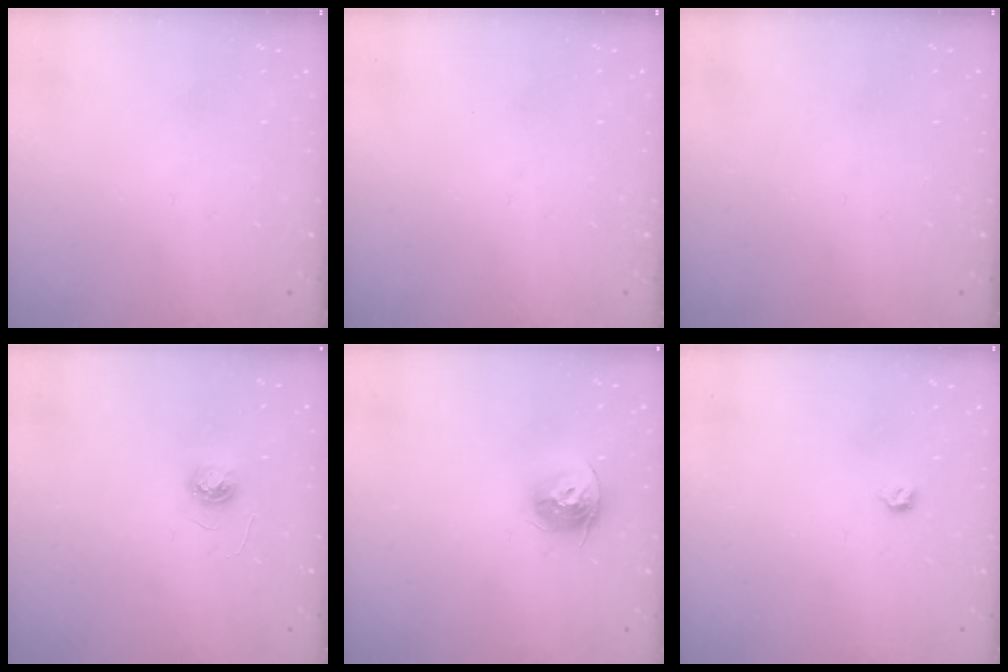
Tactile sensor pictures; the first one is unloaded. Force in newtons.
{"total": 0.0}
{"total": 0.0}
{"total": 3.7, "press": 3.7, "slide": 0.3}
{"total": 10.6, "press": 10.6, "slide": 1.0}
{"total": 2.8, "press": 2.7, "slide": 0.8}